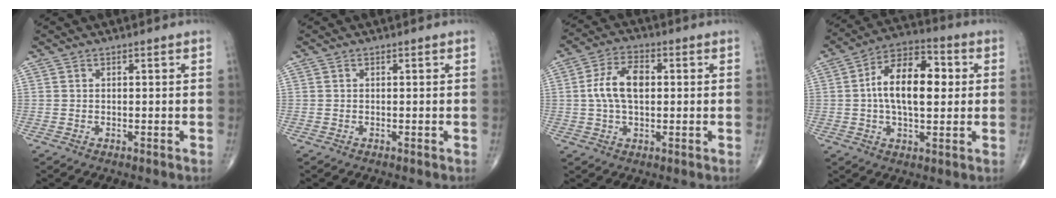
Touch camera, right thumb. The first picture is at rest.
{"total": 0.0}
{"total": 8.6, "force": [0.7, 4.9, 7.1], "torque": [-0.133, 0.015, 0.009]}
{"total": 14.5, "force": [1.4, 7.5, 12.3], "torque": [-0.193, 0.021, 0.013]}